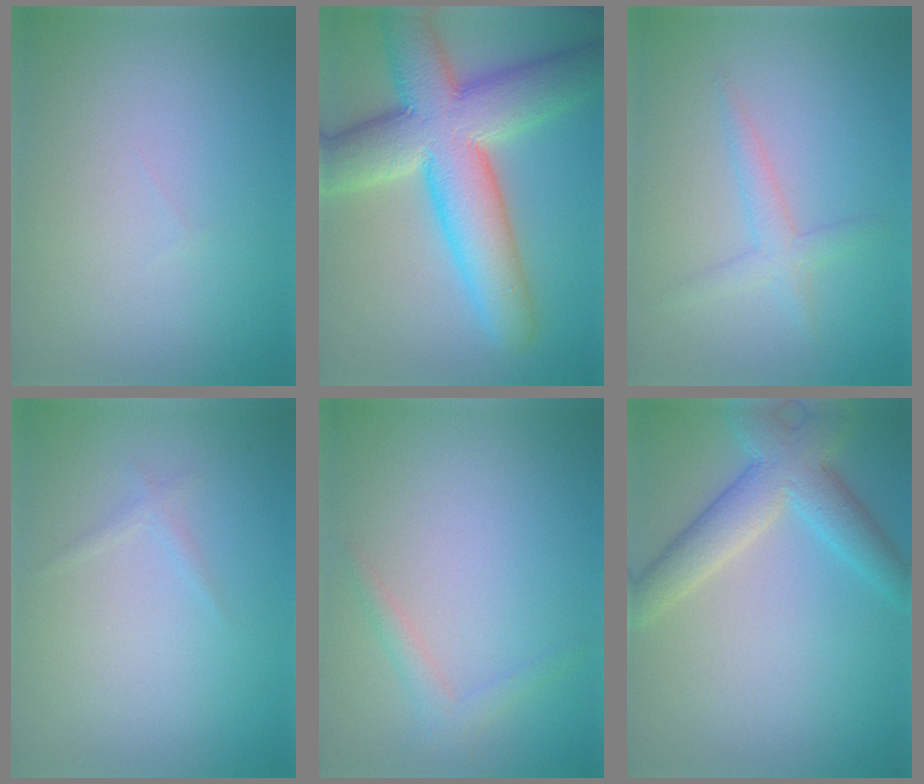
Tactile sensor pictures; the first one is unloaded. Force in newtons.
{"total": 12.2, "press": 12.2, "slide": 0.3}
{"total": 2.0, "press": 1.9, "slide": 0.2}
{"total": 0.8, "press": 0.8, "slide": 0.1}
{"total": 1.5, "press": 1.5, "slide": 0.1}
{"total": 5.4, "press": 5.4, "slide": 0.2}